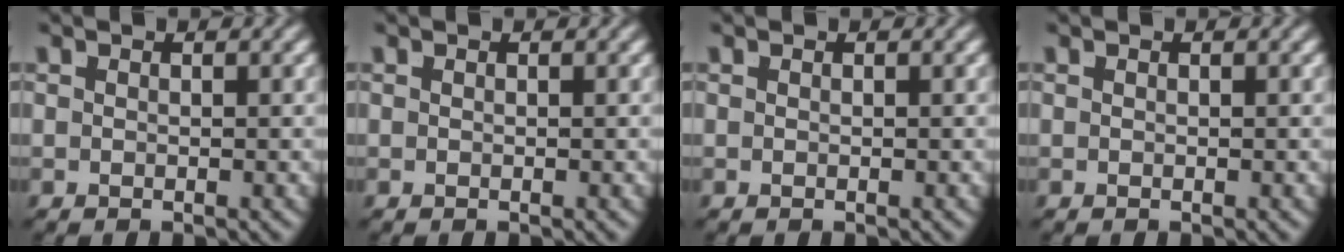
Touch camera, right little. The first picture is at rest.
{"total": 0.0}
{"total": 0.0}
{"total": 0.0}